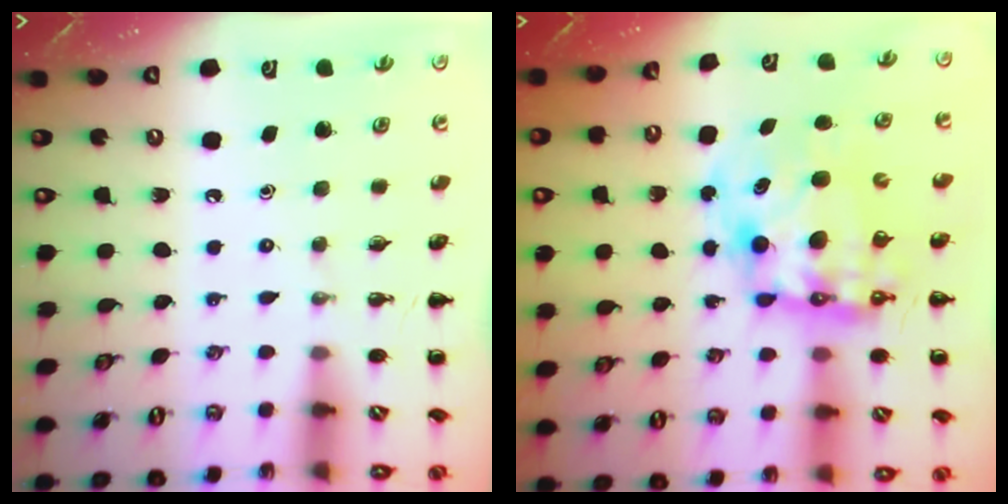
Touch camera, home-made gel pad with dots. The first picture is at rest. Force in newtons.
{"total": 12.1, "press": 11.7, "slide": 3.1}